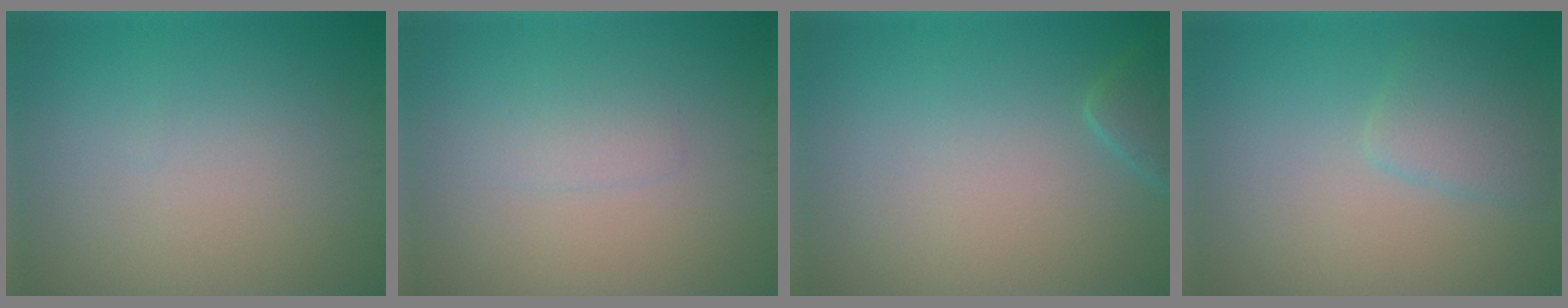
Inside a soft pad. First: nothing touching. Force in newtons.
{"total": 1.1, "press": 1.1, "slide": 0.1}
{"total": 1.9, "press": 1.9, "slide": 0.2}
{"total": 2.6, "press": 2.6, "slide": 0.2}